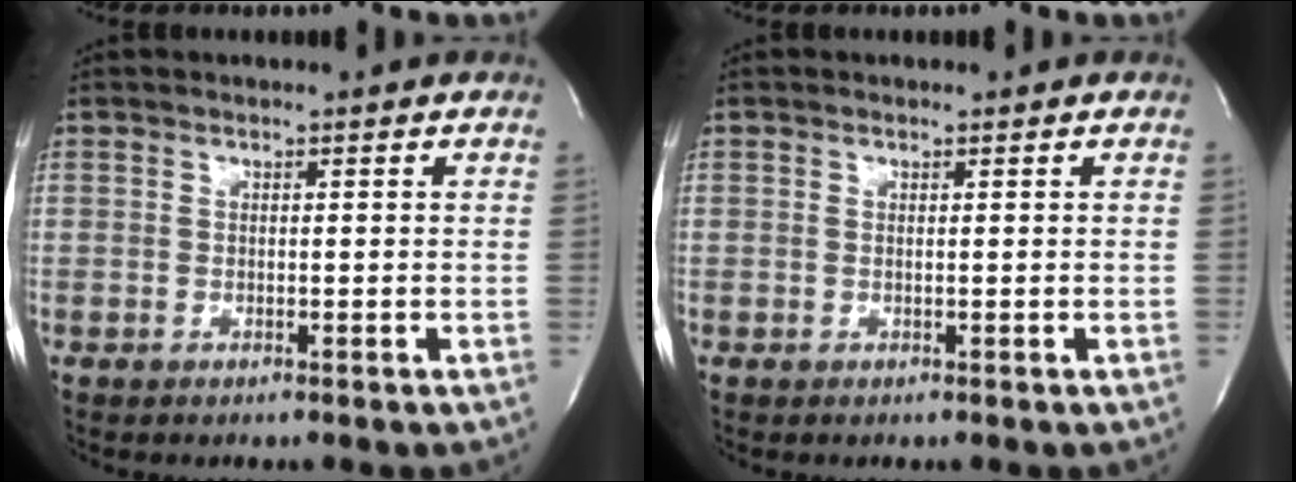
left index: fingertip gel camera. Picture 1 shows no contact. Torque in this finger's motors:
{"motor_torque": [-0.07, 0.07, -0.01, 0.00]}